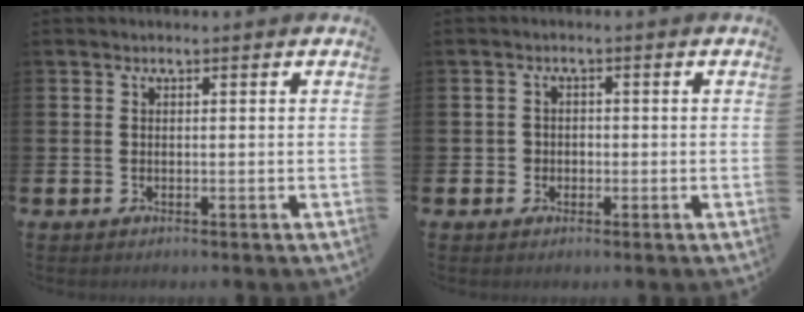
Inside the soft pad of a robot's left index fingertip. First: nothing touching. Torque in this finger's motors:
{"motor_torque": [-0.07, -0.16, -0.07, -0.01]}